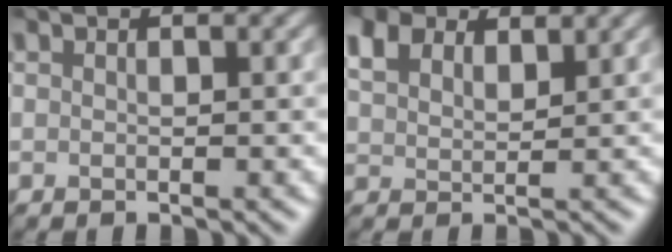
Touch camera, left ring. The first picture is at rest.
{"total": 4.9, "force": [3.4, 2.6, 2.4], "torque": [-0.056, 0.016, 0.052]}